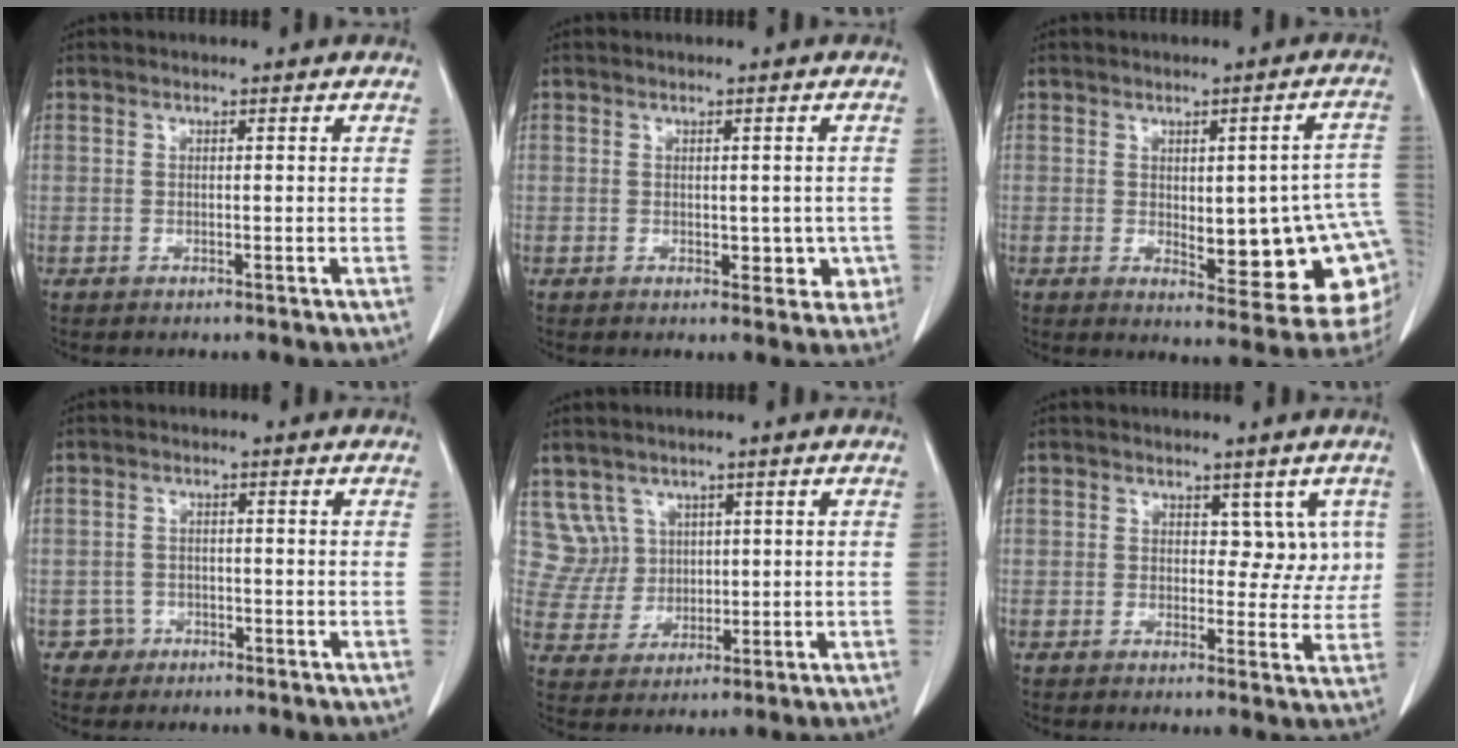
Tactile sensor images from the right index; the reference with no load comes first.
{"total": 3.6, "force": [-0.5, 2.5, 2.5], "torque": [-0.013, 0.007, 0.001]}
{"total": 16.6, "force": [-1.1, 4.7, 15.9], "torque": [-0.143, 0.014, 0.005]}
{"total": 2.3, "force": [-1.3, 1.8, -0.6], "torque": [0.016, 0.014, -0.025]}
{"total": 5.8, "force": [2.9, 5.0, -0.4], "torque": [0.009, 0.013, 0.068]}
{"total": 4.4, "force": [1.6, 3.1, 2.7], "torque": [-0.011, 0.007, 0.020]}